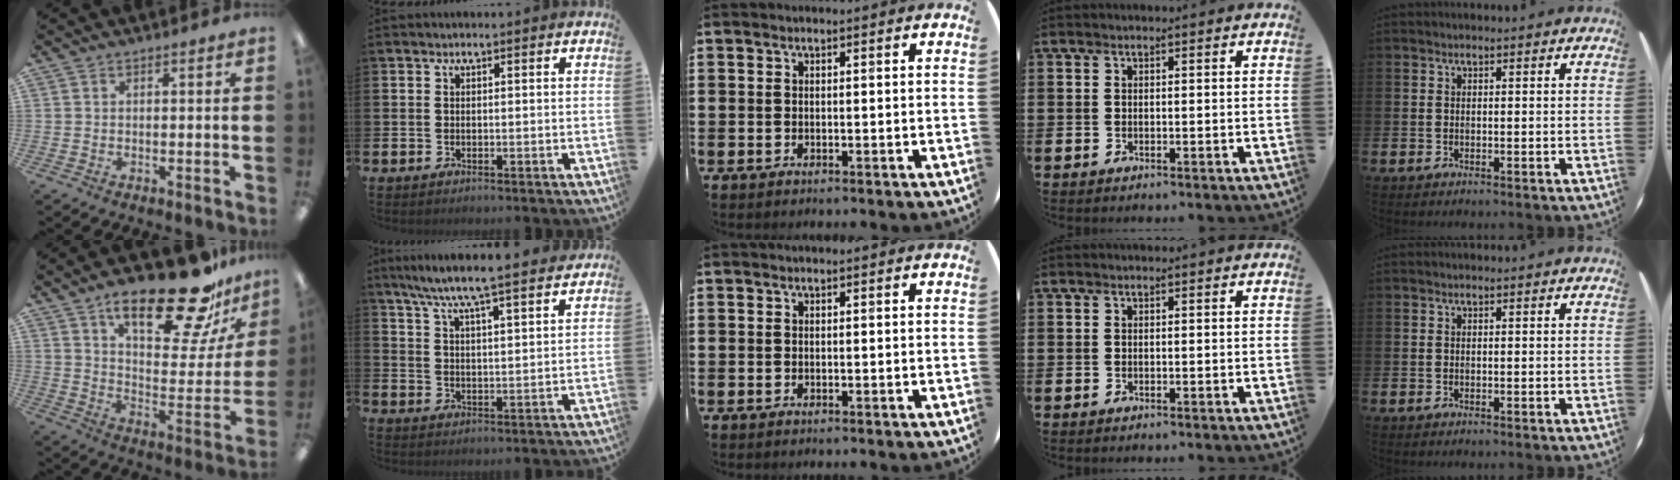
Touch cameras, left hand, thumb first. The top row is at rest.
{"thumb": {"total": 23.8, "force": [16.8, 7.8, 15.0], "torque": [-0.220, -0.108, 0.273]}, "index": {"total": 7.6, "force": [7.2, -0.3, 2.6], "torque": [-0.079, -0.041, 0.125]}}